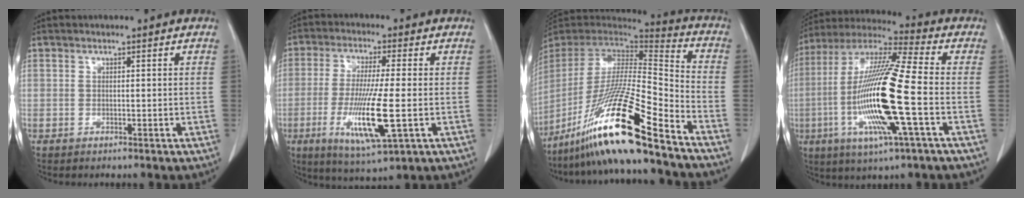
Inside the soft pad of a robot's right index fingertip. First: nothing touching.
{"total": 12.0, "force": [-2.9, 1.0, 11.6], "torque": [-0.228, -0.026, -0.051]}
{"total": 23.2, "force": [-16.3, 0.1, 16.4], "torque": [-0.326, -0.039, -0.301]}
{"total": 19.5, "force": [-4.1, 0.9, 19.0], "torque": [-0.394, -0.013, -0.084]}